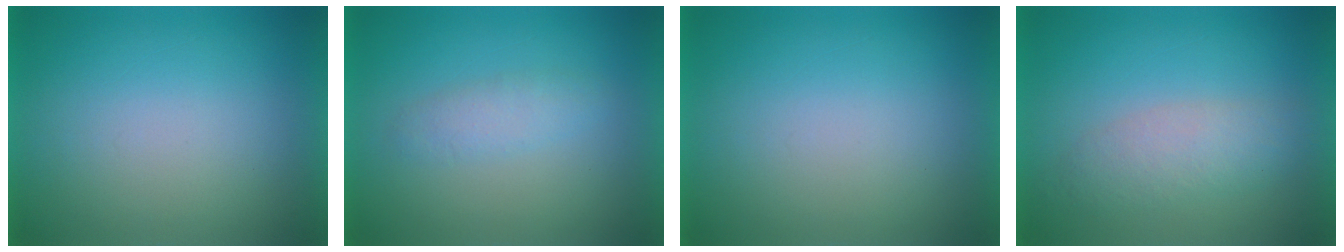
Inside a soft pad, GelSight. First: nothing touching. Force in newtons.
{"total": 2.2}
{"total": 0.0}
{"total": 3.5}